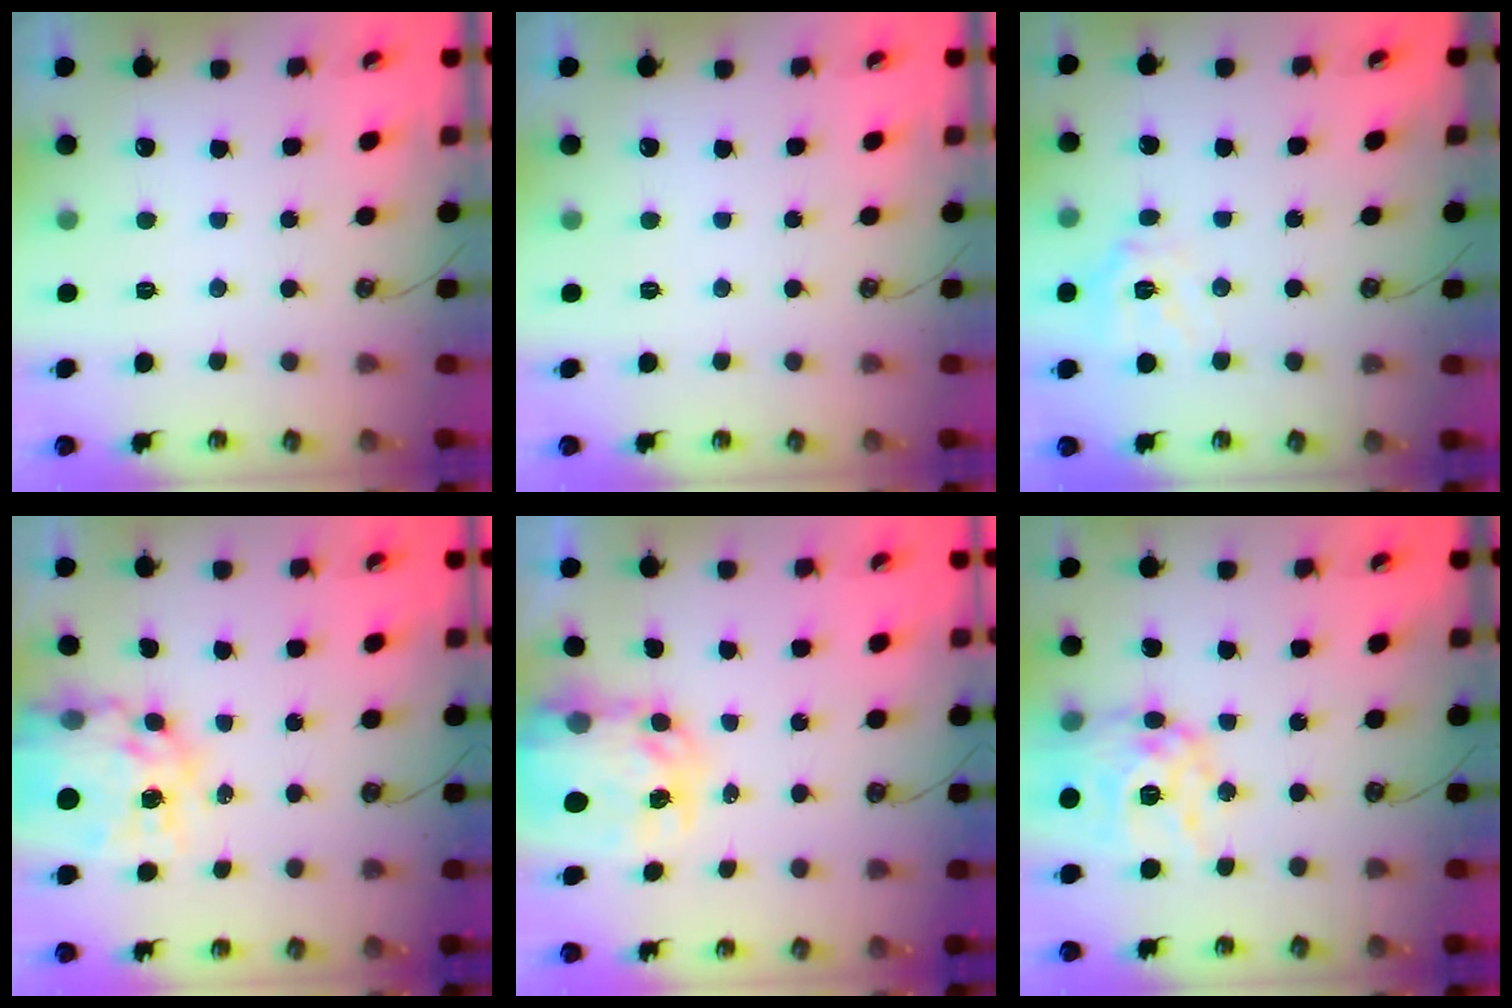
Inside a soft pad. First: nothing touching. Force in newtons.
{"total": 0.0}
{"total": 12.3, "press": 12.1, "slide": 1.8}
{"total": 15.1, "press": 15.0, "slide": 1.4}
{"total": 6.8, "press": 6.7, "slide": 0.5}
{"total": 14.8, "press": 14.8, "slide": 1.2}